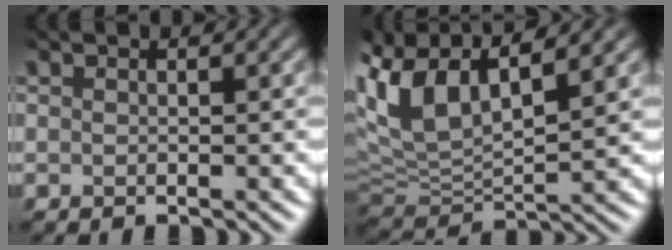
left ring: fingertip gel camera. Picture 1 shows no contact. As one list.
[{"total": 8.0, "force": [3.7, 3.6, 6.1], "torque": [-0.130, 0.012, 0.066]}]